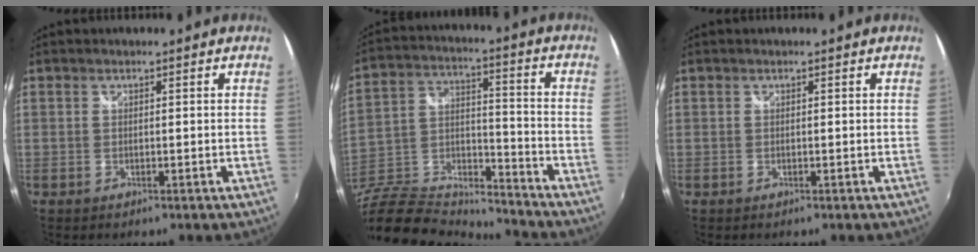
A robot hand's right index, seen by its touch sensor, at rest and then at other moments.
{"total": 17.5, "force": [-15.1, 5.3, 7.1], "torque": [-0.176, 0.002, -0.288]}
{"total": 0.0}